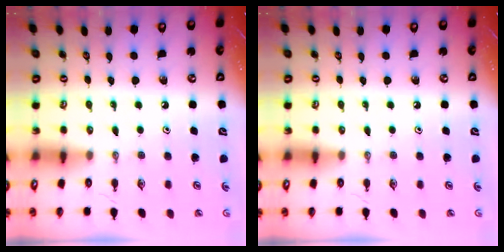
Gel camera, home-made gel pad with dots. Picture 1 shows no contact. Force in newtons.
{"total": 0.0}